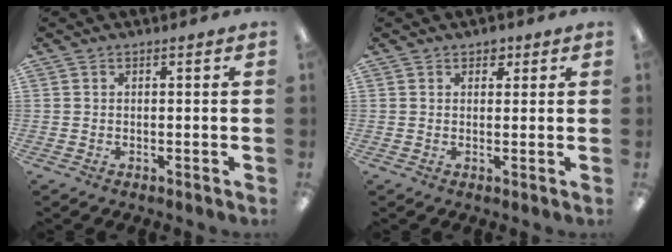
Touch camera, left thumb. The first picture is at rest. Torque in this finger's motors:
{"motor_torque": [0.12, 0.04, -0.02, 0.03, 0.00]}